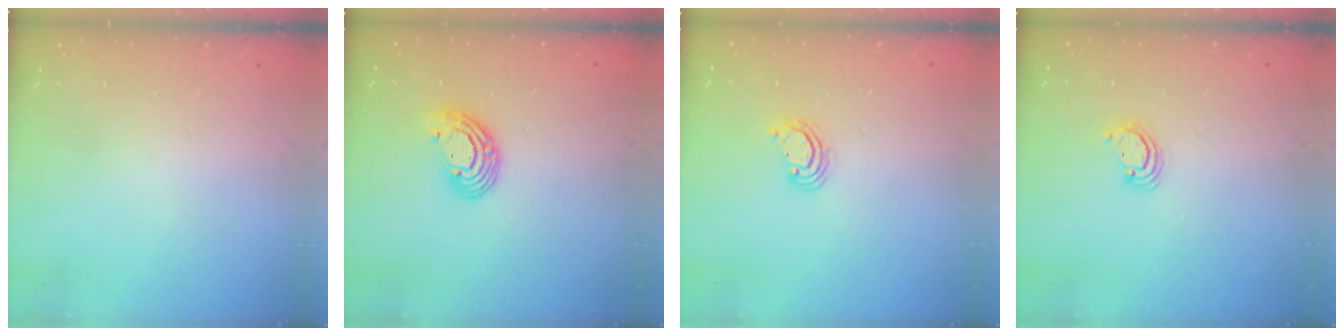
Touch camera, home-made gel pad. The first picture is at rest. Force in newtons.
{"total": 9.0, "press": 9.0, "slide": 0.7}
{"total": 2.6, "press": 2.6, "slide": 0.1}
{"total": 2.7, "press": 2.7, "slide": 0.2}